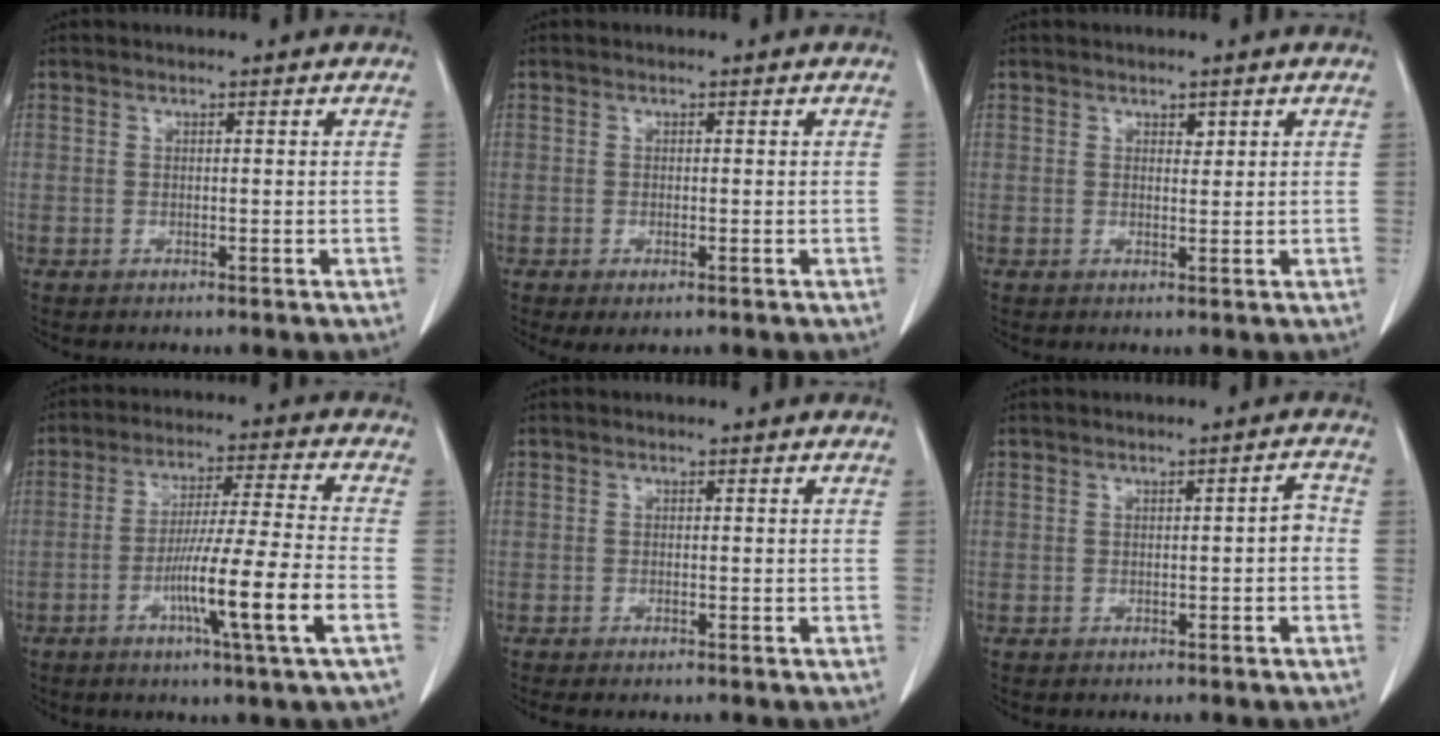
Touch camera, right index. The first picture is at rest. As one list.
[{"total": 2.0, "force": [-1.0, 0.6, 1.6], "torque": [-0.025, -0.005, -0.008]}, {"total": 1.0, "force": [0.6, 0.5, 0.5], "torque": [-0.004, -0.005, 0.008]}, {"total": 12.3, "force": [-4.5, -1.4, 11.4], "torque": [-0.201, -0.012, -0.083]}, {"total": 0.9, "force": [-0.8, 0.1, 0.5], "torque": [-0.011, -0.003, -0.008]}, {"total": 1.9, "force": [-0.4, 0.5, 1.8], "torque": [-0.020, 0.006, -0.006]}]